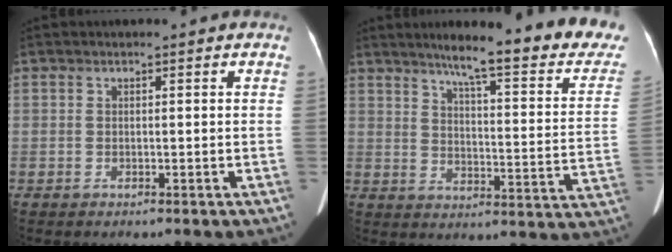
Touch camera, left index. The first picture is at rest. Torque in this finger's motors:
{"motor_torque": [0.91, -1.23, 0.77, 0.11]}